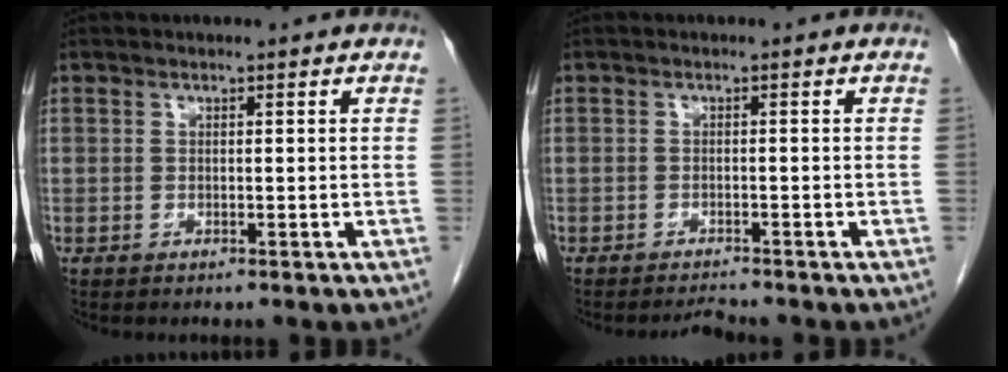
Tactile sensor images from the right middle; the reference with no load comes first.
{"total": 1.4, "force": [-1.4, -0.3, 0.0], "torque": [-0.005, -0.012, -0.019]}